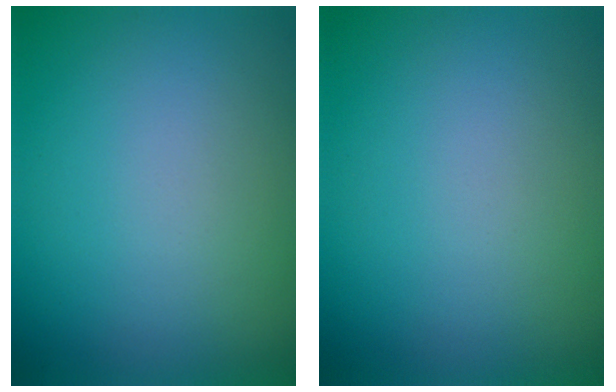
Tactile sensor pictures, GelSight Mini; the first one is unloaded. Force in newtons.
{"total": 0.0}